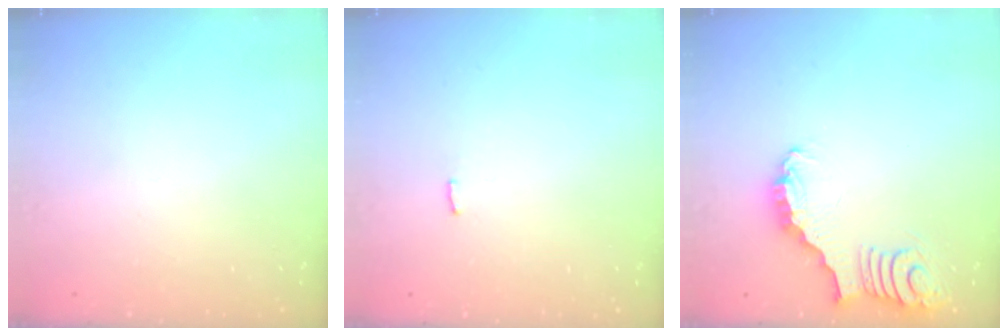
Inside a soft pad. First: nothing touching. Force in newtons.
{"total": 2.5, "press": 2.5, "slide": 0.4}
{"total": 3.4, "press": 3.4, "slide": 0.4}